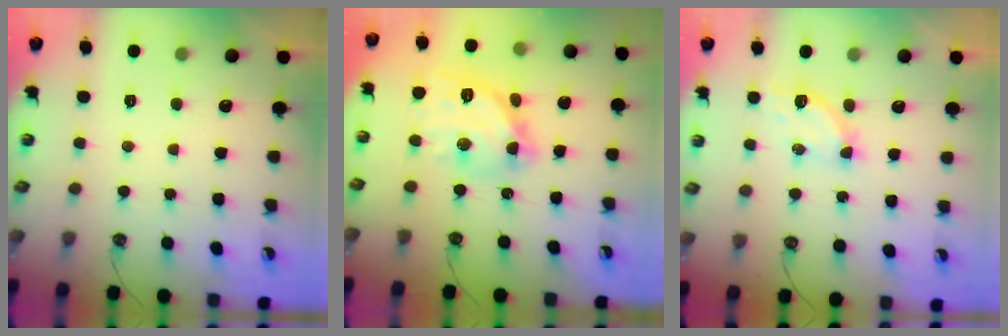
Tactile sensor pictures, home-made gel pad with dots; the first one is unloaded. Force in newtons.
{"total": 15.0, "press": 15.0, "slide": 1.5}
{"total": 4.3, "press": 4.2, "slide": 0.6}